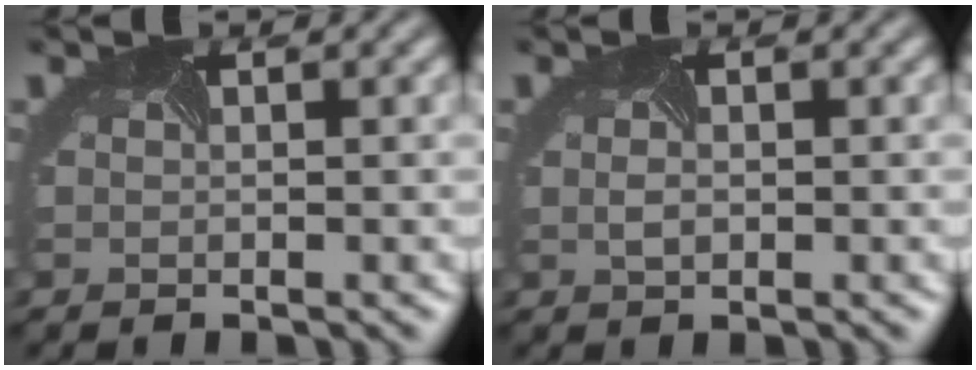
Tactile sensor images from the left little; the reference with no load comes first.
{"total": 1.0, "force": [0.0, 0.8, 0.7], "torque": [-0.025, 0.000, 0.008]}